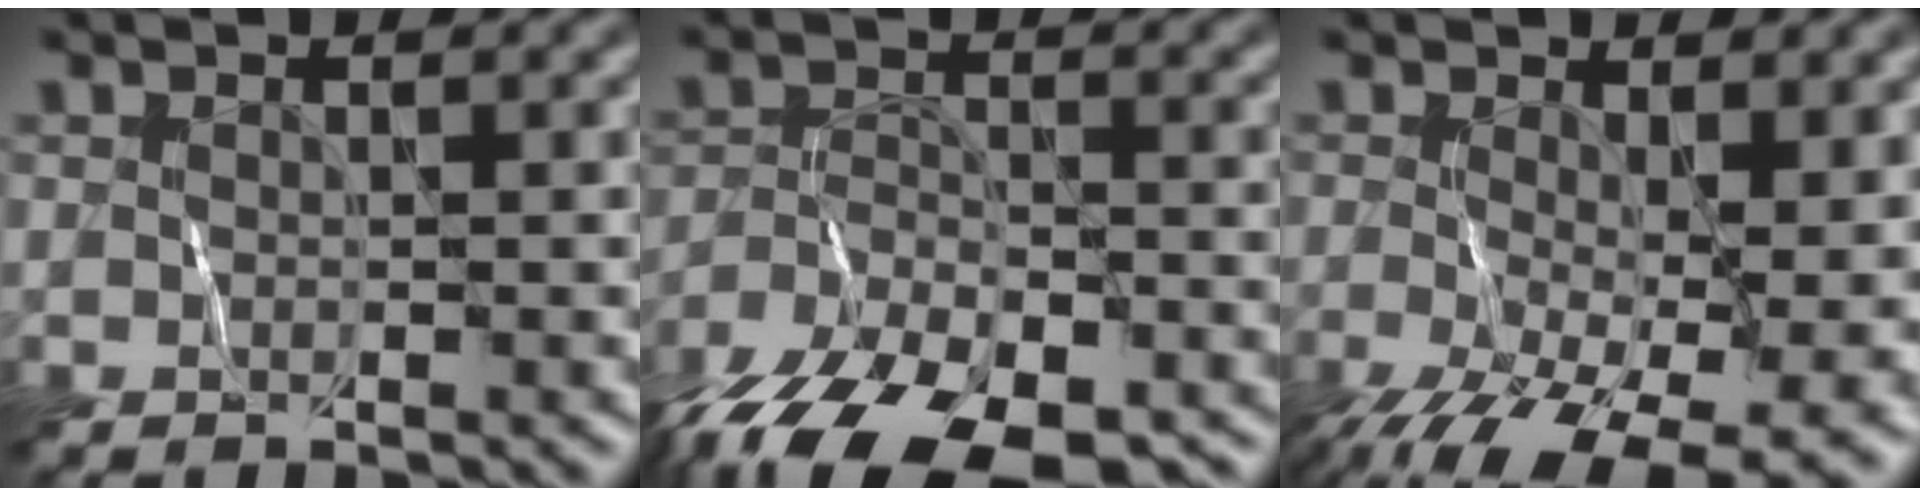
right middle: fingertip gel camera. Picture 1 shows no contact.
{"total": 13.9, "force": [-11.1, 5.4, 6.3], "torque": [-0.124, -0.042, -0.166]}
{"total": 12.8, "force": [-4.8, 5.6, 10.4], "torque": [-0.192, -0.049, -0.067]}